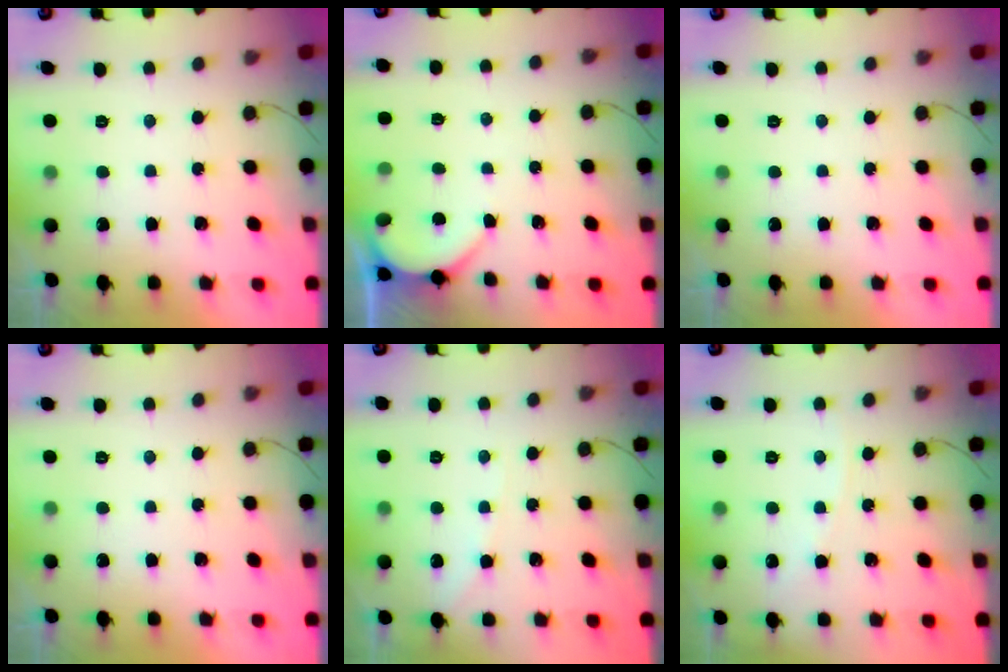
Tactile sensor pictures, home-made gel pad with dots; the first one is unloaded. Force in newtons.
{"total": 1.6, "press": 1.6, "slide": 0.2}
{"total": 0.0}
{"total": 0.0}
{"total": 3.0, "press": 3.0, "slide": 0.5}
{"total": 2.8, "press": 2.8, "slide": 0.3}